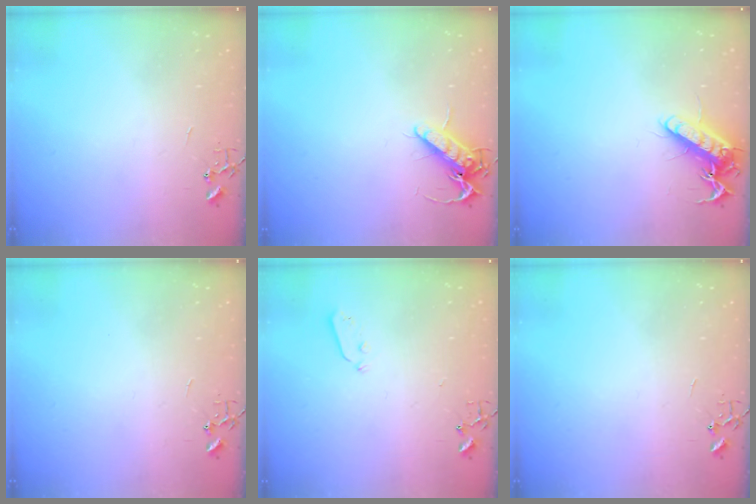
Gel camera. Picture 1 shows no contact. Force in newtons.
{"total": 10.9, "press": 10.8, "slide": 1.6}
{"total": 13.6, "press": 13.5, "slide": 1.8}
{"total": 0.0}
{"total": 3.0, "press": 3.0, "slide": 0.4}
{"total": 0.0}